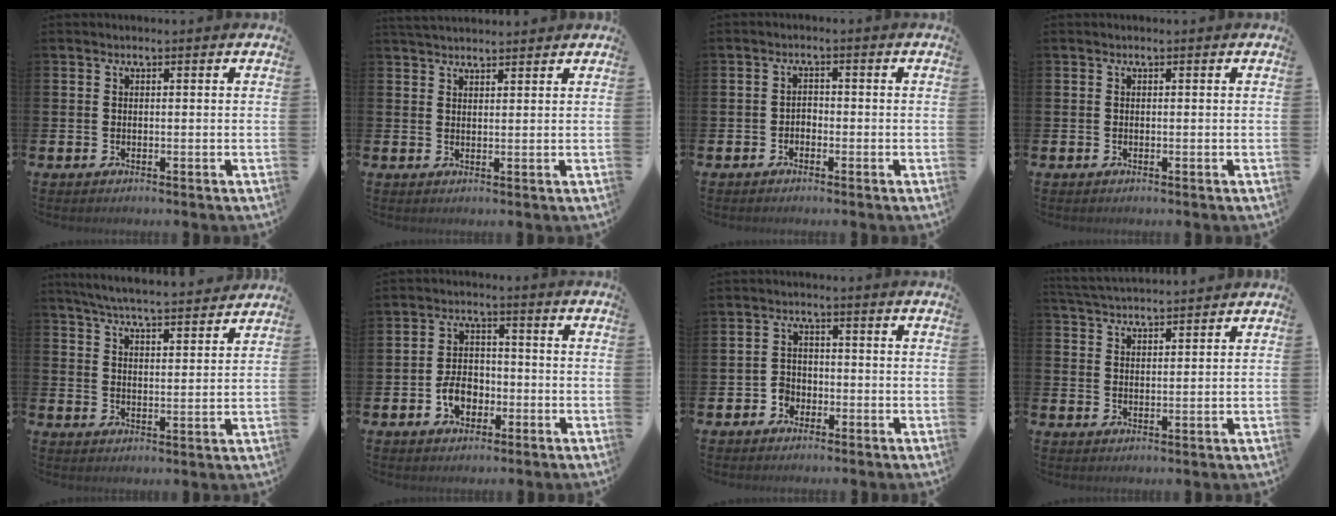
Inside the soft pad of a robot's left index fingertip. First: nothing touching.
{"total": 2.8, "force": [2.7, 0.5, 0.4], "torque": [-0.013, -0.008, 0.050]}
{"total": 1.4, "force": [-1.1, 0.8, 0.3], "torque": [-0.007, 0.002, -0.025]}
{"total": 0.0}
{"total": 6.0, "force": [5.9, 0.2, 1.2], "torque": [-0.040, -0.040, 0.103]}
{"total": 4.7, "force": [-2.0, 3.3, 2.7], "torque": [-0.040, 0.004, -0.040]}
{"total": 2.6, "force": [-1.8, 1.9, 0.4], "torque": [-0.019, 0.008, -0.040]}
{"total": 3.8, "force": [3.7, 0.2, 0.3], "torque": [-0.022, -0.017, 0.069]}